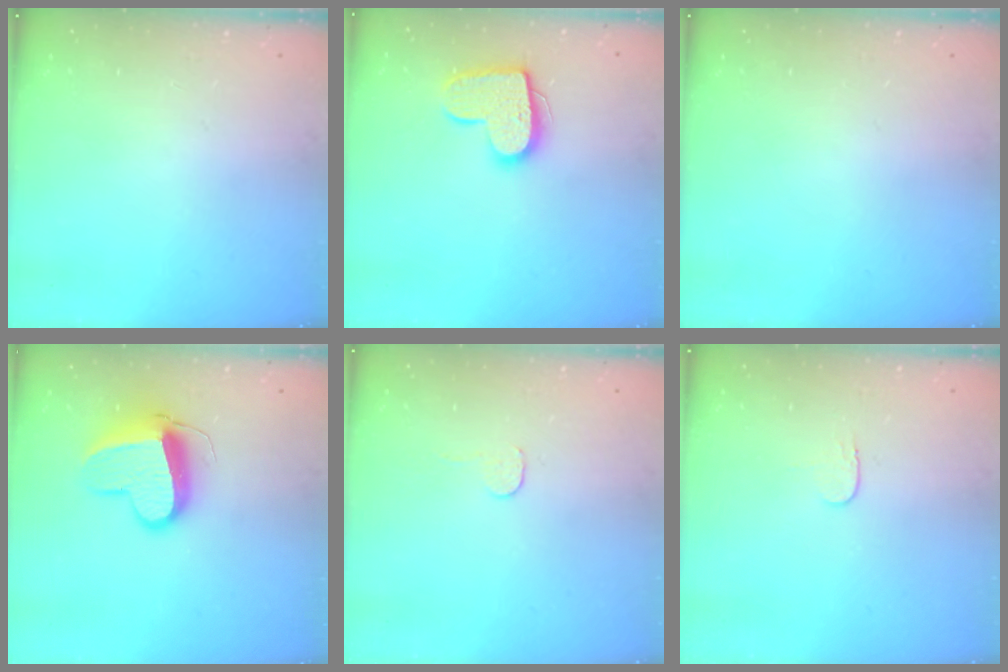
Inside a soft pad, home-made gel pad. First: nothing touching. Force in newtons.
{"total": 14.5, "press": 14.5, "slide": 0.9}
{"total": 0.0}
{"total": 13.4, "press": 13.3, "slide": 1.3}
{"total": 2.7, "press": 2.7, "slide": 0.2}
{"total": 3.5, "press": 3.5, "slide": 0.4}